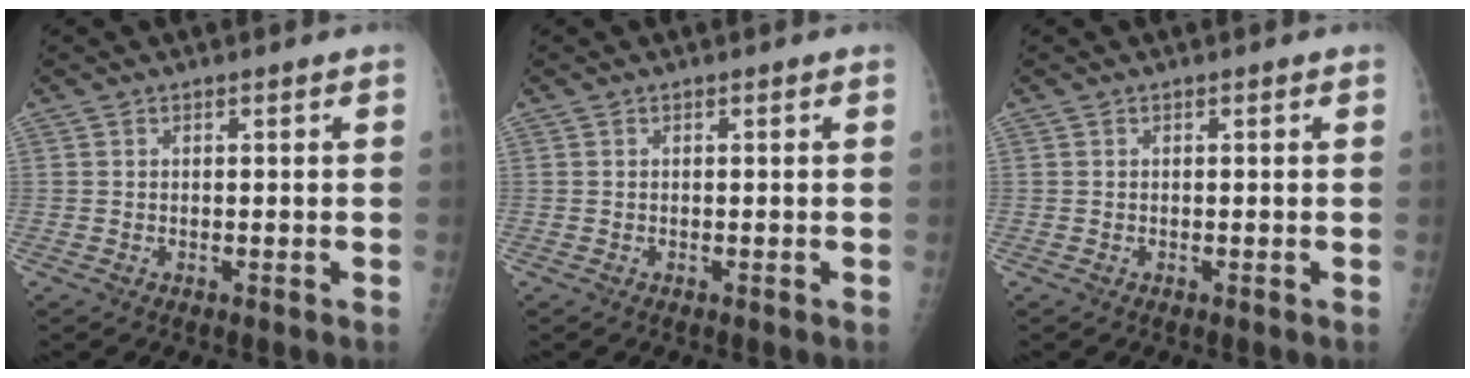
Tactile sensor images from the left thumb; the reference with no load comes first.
{"total": 0.0}
{"total": 0.0}